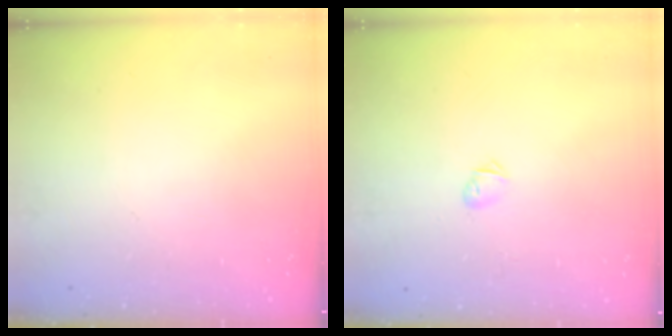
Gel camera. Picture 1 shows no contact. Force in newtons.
{"total": 3.3, "press": 3.2, "slide": 0.6}